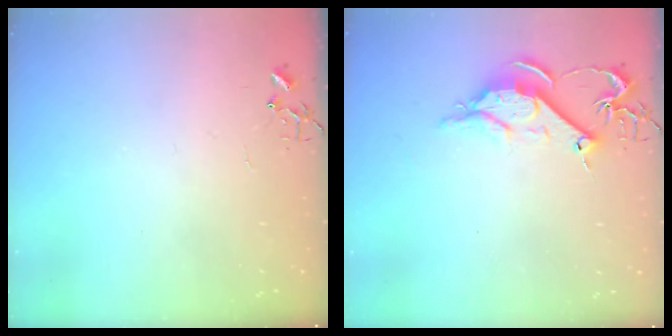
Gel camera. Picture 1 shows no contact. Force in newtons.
{"total": 9.9, "press": 9.8, "slide": 0.8}